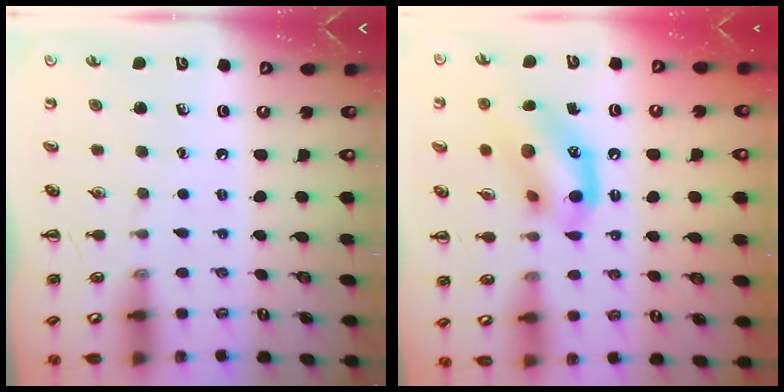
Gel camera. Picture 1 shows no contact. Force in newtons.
{"total": 13.6, "press": 13.5, "slide": 1.7}